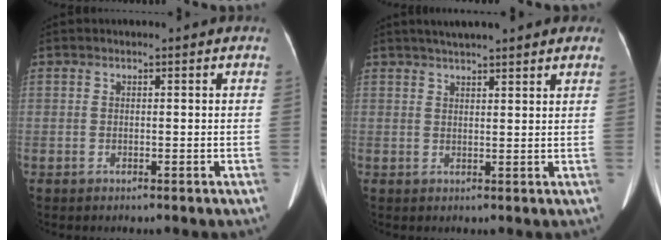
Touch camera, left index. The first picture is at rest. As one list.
[{"total": 10.5, "force": [8.8, 1.7, 5.5], "torque": [-0.071, 0.034, 0.112]}]